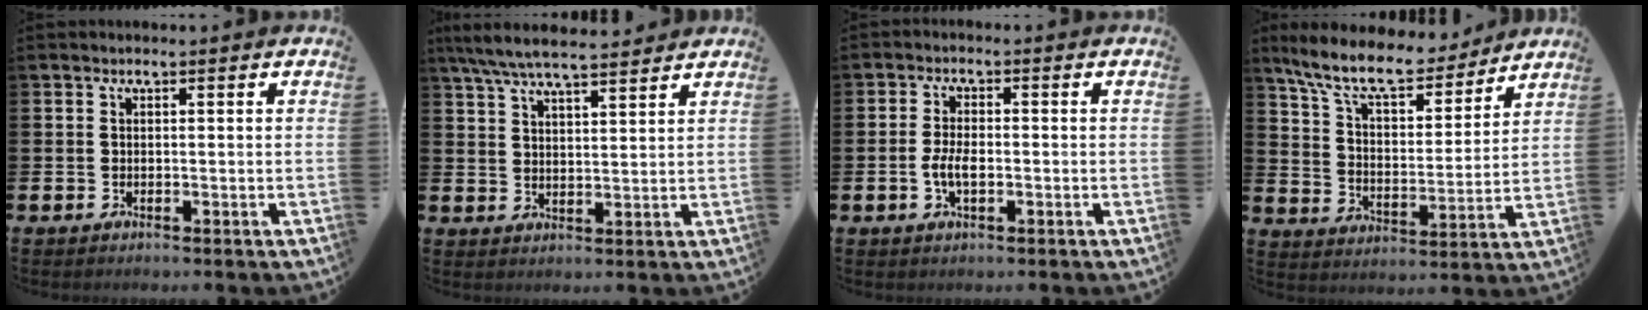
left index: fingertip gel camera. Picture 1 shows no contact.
{"total": 6.9, "force": [6.4, 0.8, 2.4], "torque": [-0.061, -0.025, 0.116]}
{"total": 3.1, "force": [-0.7, 1.4, 2.7], "torque": [-0.050, 0.003, -0.012]}
{"total": 10.6, "force": [9.5, 2.7, 4.0], "torque": [-0.115, -0.055, 0.166]}